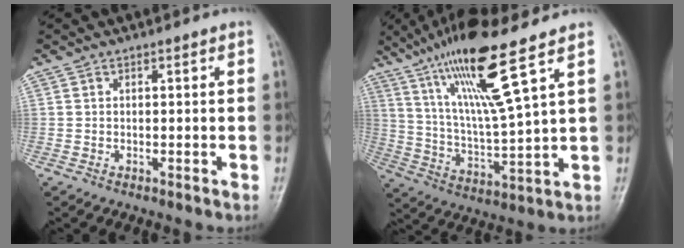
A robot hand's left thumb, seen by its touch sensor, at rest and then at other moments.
{"total": 16.9, "force": [9.6, 1.7, 13.9], "torque": [-0.264, -0.043, 0.185]}